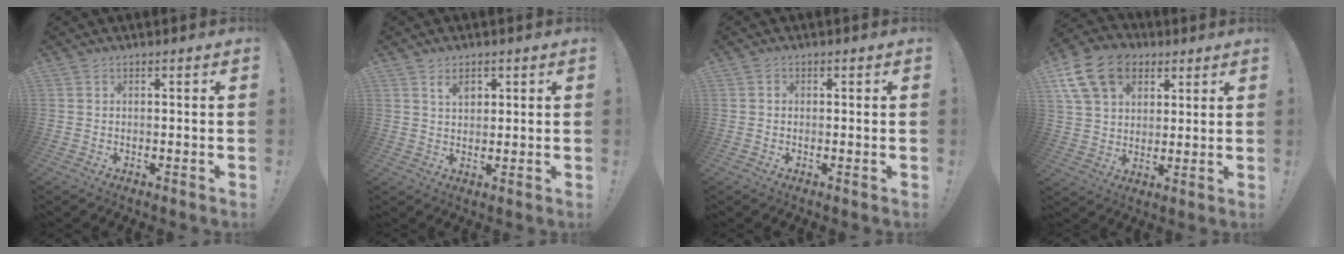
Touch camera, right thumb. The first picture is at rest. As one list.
[{"total": 4.4, "force": [2.3, 2.6, 2.6], "torque": [-0.033, -0.004, 0.037]}, {"total": 0.9, "force": [-0.3, 0.7, 0.5], "torque": [-0.008, 0.005, -0.006]}, {"total": 16.9, "force": [7.4, 12.3, 8.9], "torque": [-0.150, -0.026, 0.142]}]